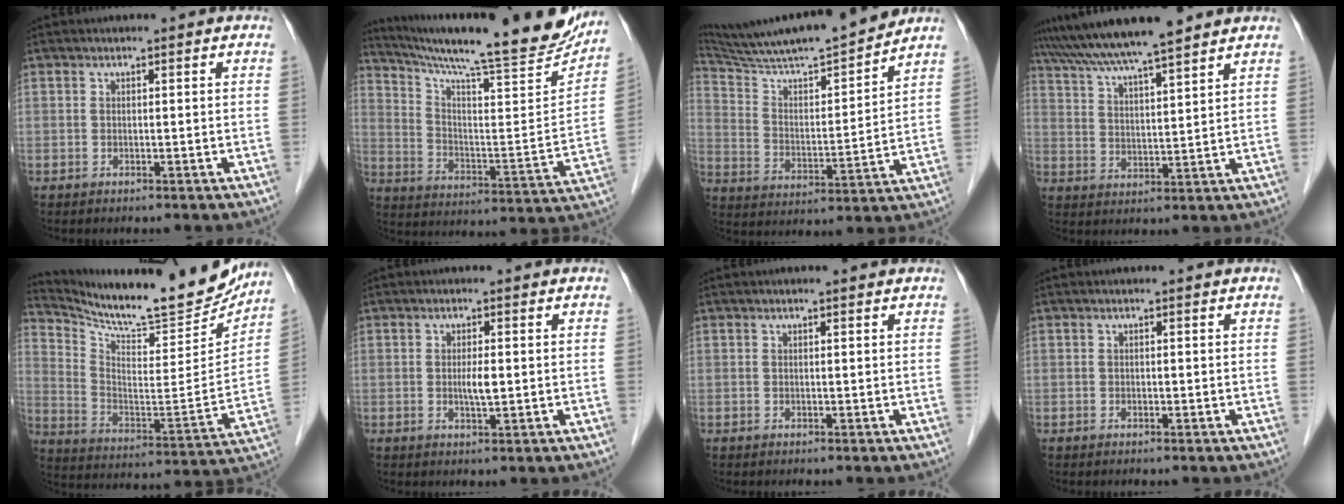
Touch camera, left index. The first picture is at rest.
{"total": 25.0, "force": [22.3, 2.1, 11.0], "torque": [-0.178, -0.057, 0.311]}
{"total": 18.3, "force": [16.7, 0.0, 7.5], "torque": [-0.134, 0.002, 0.277]}
{"total": 13.7, "force": [11.9, 0.2, 6.8], "torque": [-0.123, 0.027, 0.194]}
{"total": 21.6, "force": [19.8, 3.0, 8.0], "torque": [-0.140, -0.058, 0.295]}
{"total": 2.4, "force": [0.0, 0.4, 2.3], "torque": [-0.046, -0.002, 0.001]}
{"total": 0.6, "force": [0.5, 0.1, 0.4], "torque": [-0.011, 0.006, 0.006]}
{"total": 0.0}